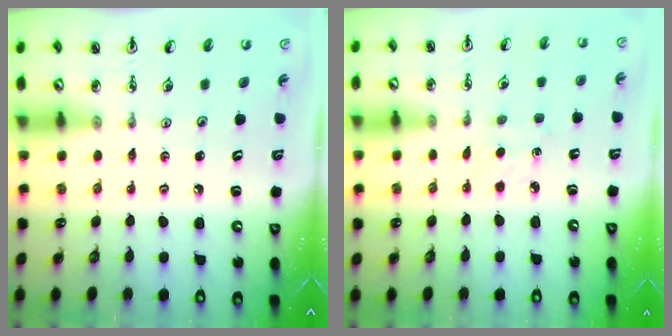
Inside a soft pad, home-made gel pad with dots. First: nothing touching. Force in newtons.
{"total": 2.6, "press": 2.6, "slide": 0.4}